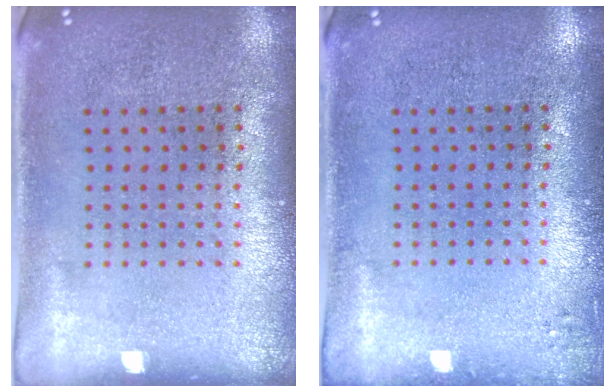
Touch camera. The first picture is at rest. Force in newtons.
{"total": 1.0, "press": 1.0, "slide": 0.2}